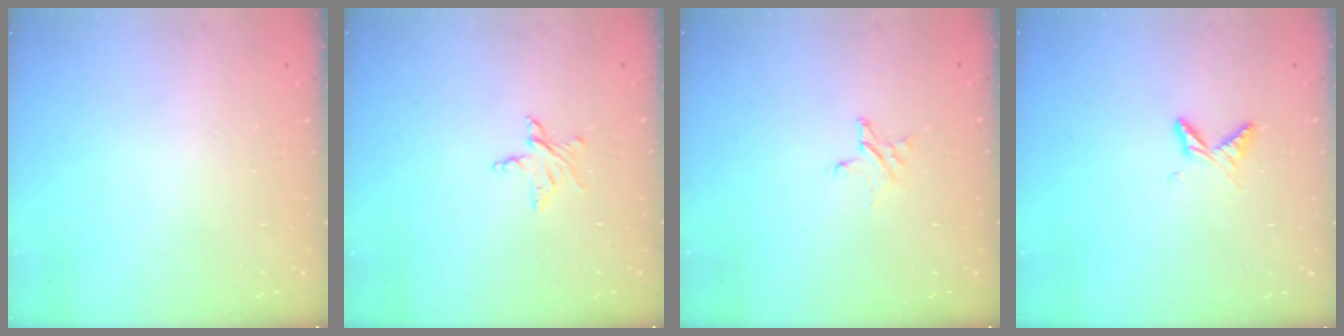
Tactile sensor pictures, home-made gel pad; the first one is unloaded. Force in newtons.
{"total": 4.4, "press": 4.3, "slide": 0.6}
{"total": 3.8, "press": 3.8, "slide": 0.3}
{"total": 5.8, "press": 5.8, "slide": 0.6}